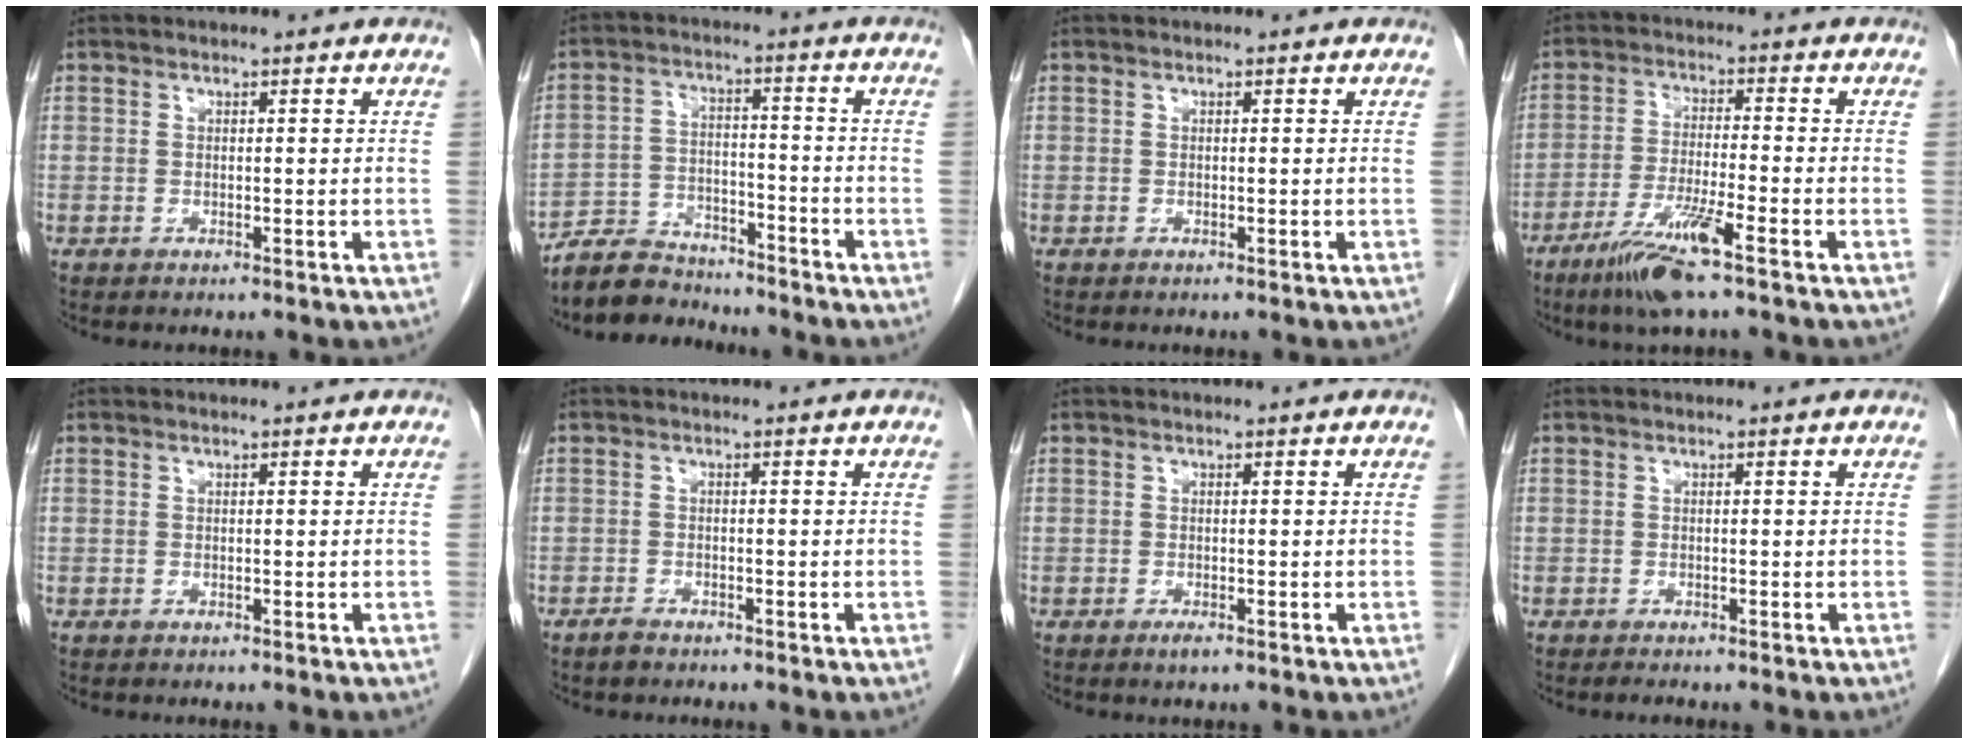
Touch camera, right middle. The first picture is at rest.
{"total": 7.4, "force": [-7.0, 2.5, 0.6], "torque": [-0.014, 0.008, -0.126]}
{"total": 0.0}
{"total": 8.7, "force": [-5.4, -0.2, 6.8], "torque": [-0.135, -0.023, -0.103]}
{"total": 0.0}
{"total": 1.3, "force": [-1.0, 0.6, 0.5], "torque": [-0.015, 0.001, -0.015]}
{"total": 1.0, "force": [-0.6, 0.2, 0.7], "torque": [-0.013, -0.001, -0.008]}
{"total": 0.7, "force": [-0.6, -0.1, 0.3], "torque": [-0.006, -0.001, -0.010]}